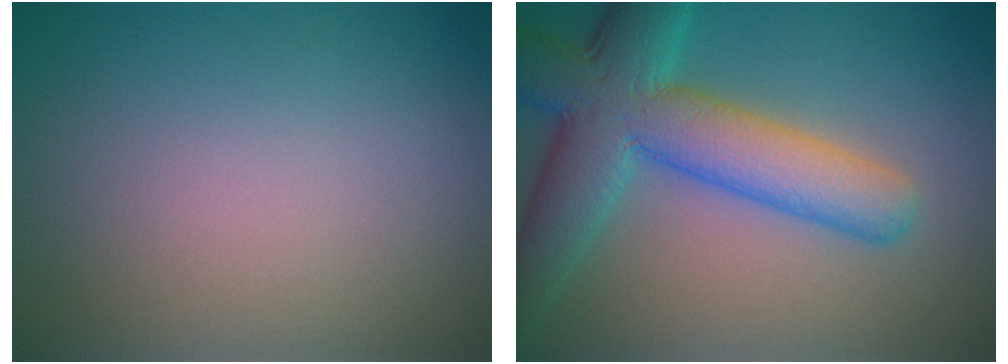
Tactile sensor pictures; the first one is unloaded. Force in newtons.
{"total": 9.0, "press": 9.0, "slide": 0.7}